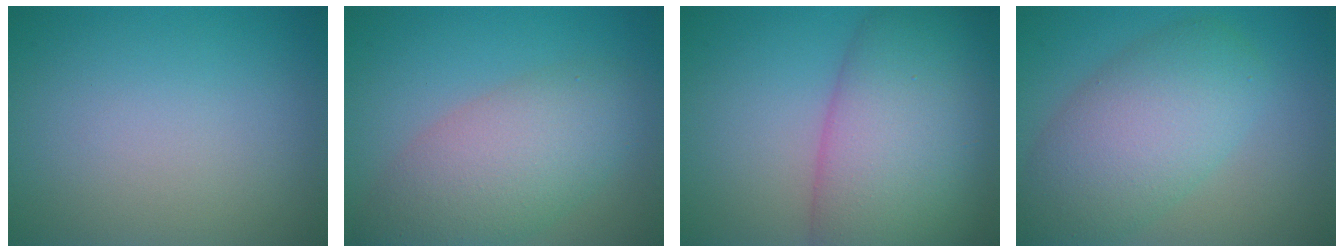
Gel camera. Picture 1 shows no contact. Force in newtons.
{"total": 6.9, "press": 6.9, "slide": 0.4}
{"total": 12.3, "press": 12.3, "slide": 0.5}
{"total": 7.6, "press": 7.6, "slide": 0.3}